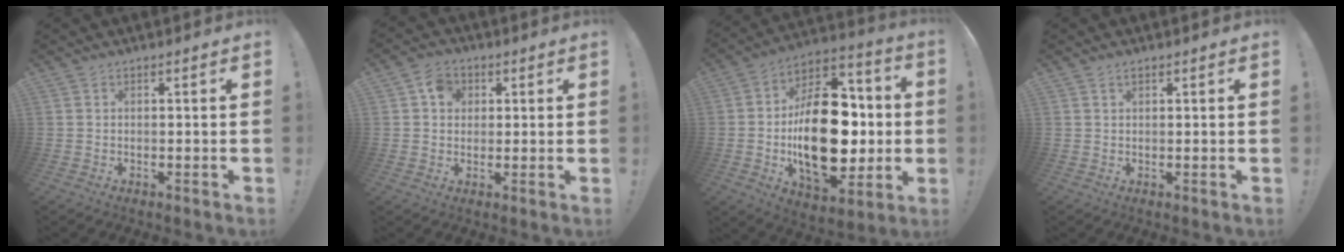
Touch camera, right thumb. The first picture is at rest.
{"total": 6.5, "force": [1.9, 5.6, 2.7], "torque": [-0.040, 0.007, 0.036]}
{"total": 27.4, "force": [-2.4, 16.3, 21.9], "torque": [-0.368, 0.012, -0.024]}
{"total": 1.1, "force": [0.7, 0.6, 0.5], "torque": [-0.011, 0.002, 0.013]}